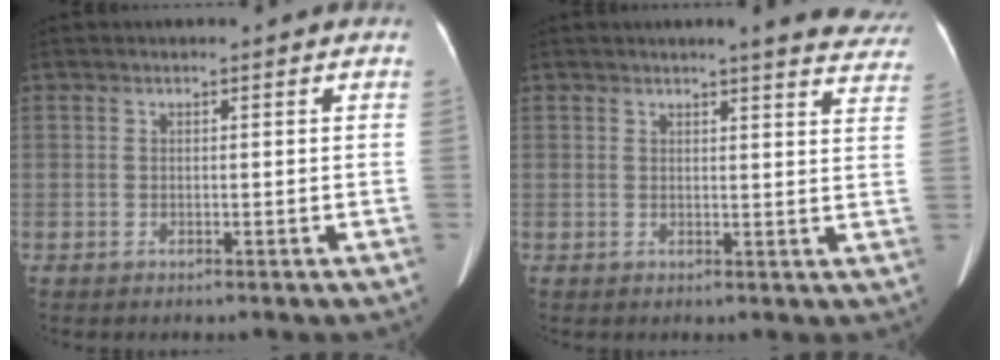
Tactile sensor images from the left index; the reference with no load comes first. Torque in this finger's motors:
{"motor_torque": [0.17, -0.32, 0.01, 0.03]}